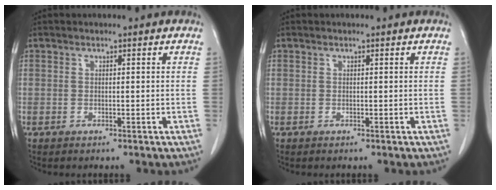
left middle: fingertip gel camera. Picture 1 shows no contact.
{"total": 0.0}